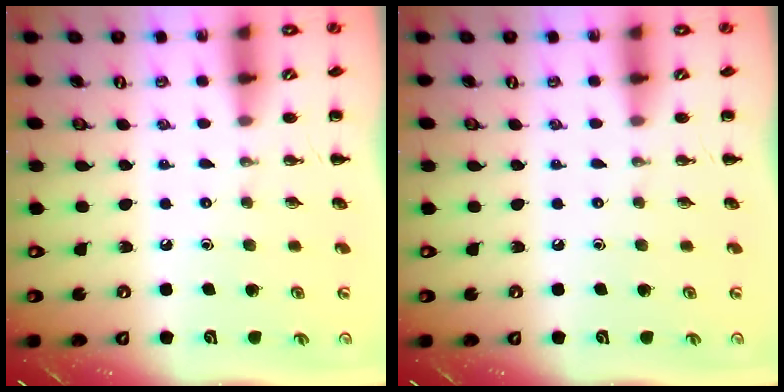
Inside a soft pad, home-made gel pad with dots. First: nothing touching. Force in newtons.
{"total": 0.0}